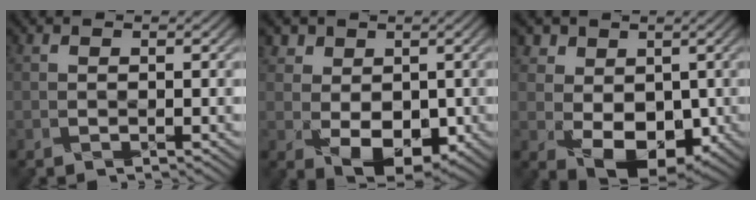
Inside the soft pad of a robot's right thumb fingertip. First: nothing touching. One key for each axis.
{"total": 5.9, "fx": 0.7, "fy": 4.7, "fz": 3.5, "tx": -0.071, "ty": -0.011, "tz": 0.014}
{"total": 7.5, "fx": 0.6, "fy": 6.0, "fz": 4.5, "tx": -0.092, "ty": -0.015, "tz": 0.015}